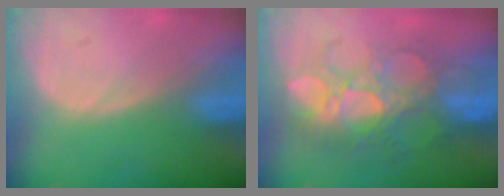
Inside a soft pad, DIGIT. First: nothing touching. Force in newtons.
{"total": 9.1, "press": 8.9, "slide": 1.8}